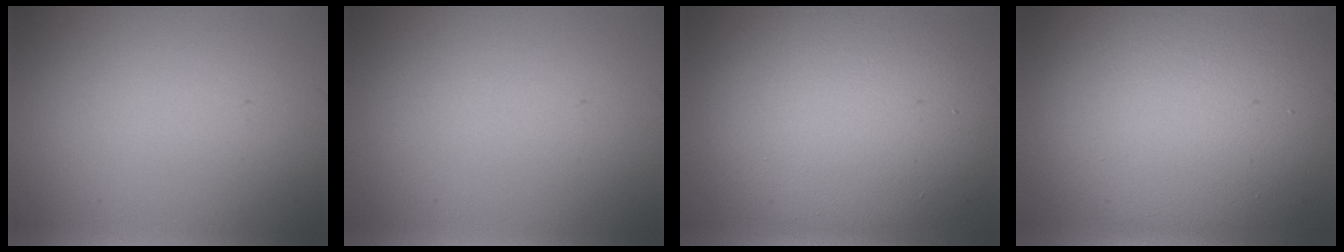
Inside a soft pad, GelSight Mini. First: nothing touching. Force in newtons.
{"total": 0.0}
{"total": 13.9, "press": 13.9, "slide": 0.8}
{"total": 14.8, "press": 14.8, "slide": 0.7}